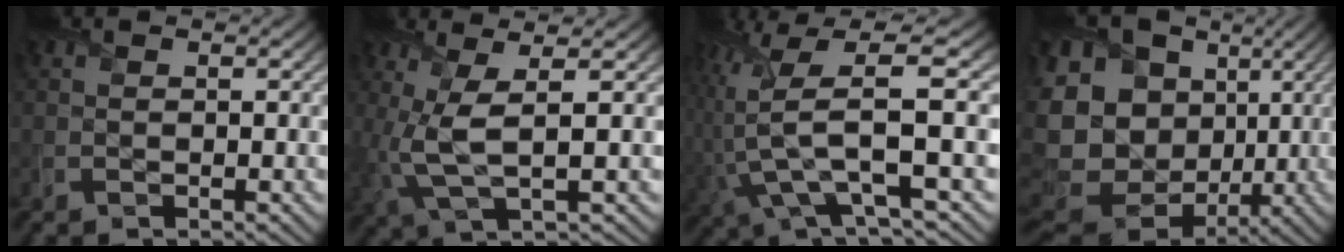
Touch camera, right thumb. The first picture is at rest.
{"total": 6.3, "force": [0.5, 1.6, 6.1], "torque": [-0.138, 0.009, 0.010]}
{"total": 11.2, "force": [-2.4, 3.1, 10.5], "torque": [-0.220, 0.009, -0.046]}
{"total": 21.7, "force": [0.1, 18.6, 11.2], "torque": [-0.285, -0.013, 0.012]}